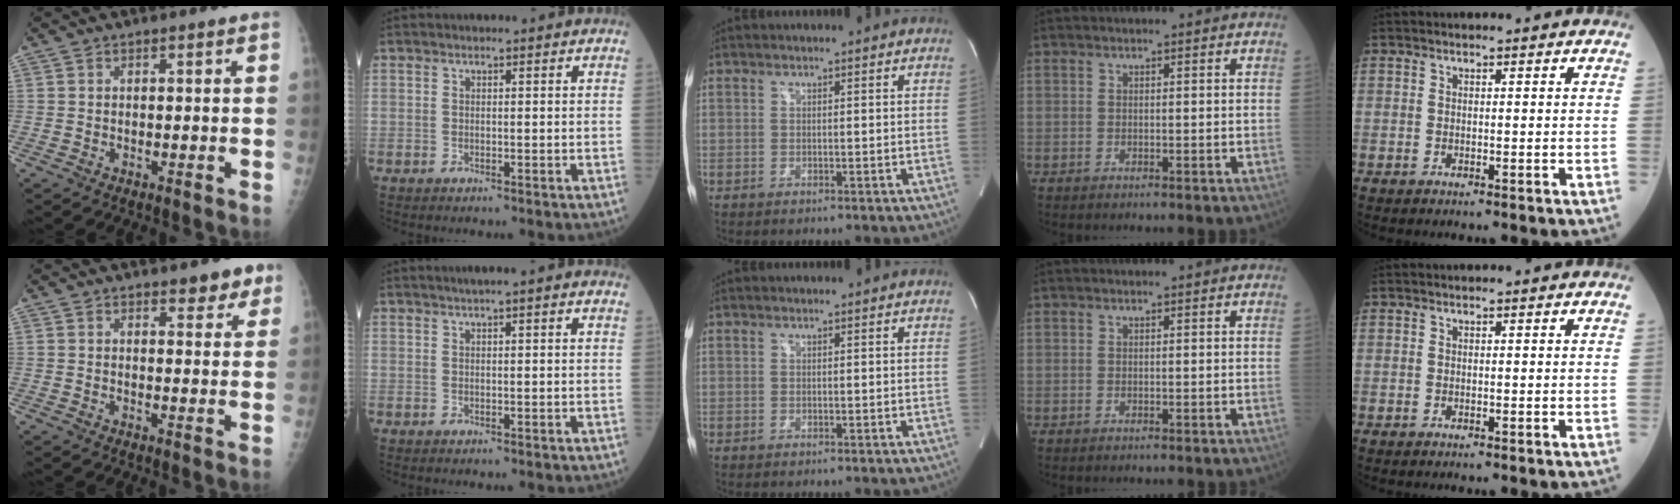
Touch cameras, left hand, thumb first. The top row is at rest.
{"thumb": {"total": 4.1, "force": [2.9, 2.0, 2.1], "torque": [0.001, -0.015, 0.037]}, "index": {"total": 2.7, "force": [1.8, 0.0, 1.9], "torque": [-0.030, 0.019, 0.027]}}